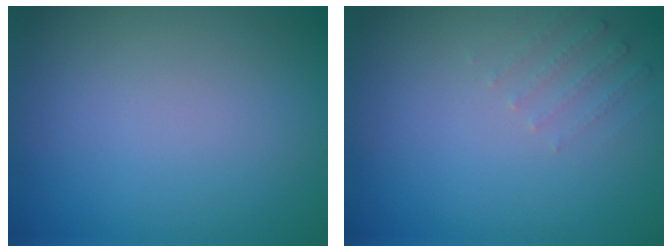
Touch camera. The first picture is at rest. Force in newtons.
{"total": 1.3, "press": 1.3, "slide": 0.4}